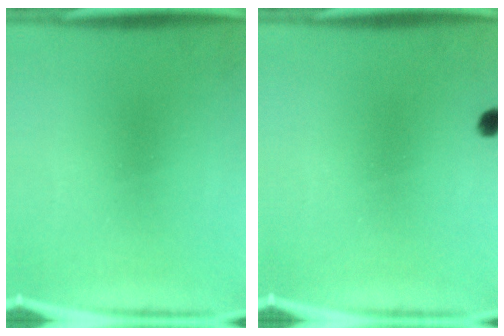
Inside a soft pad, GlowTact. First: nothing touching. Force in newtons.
{"total": 1.4}